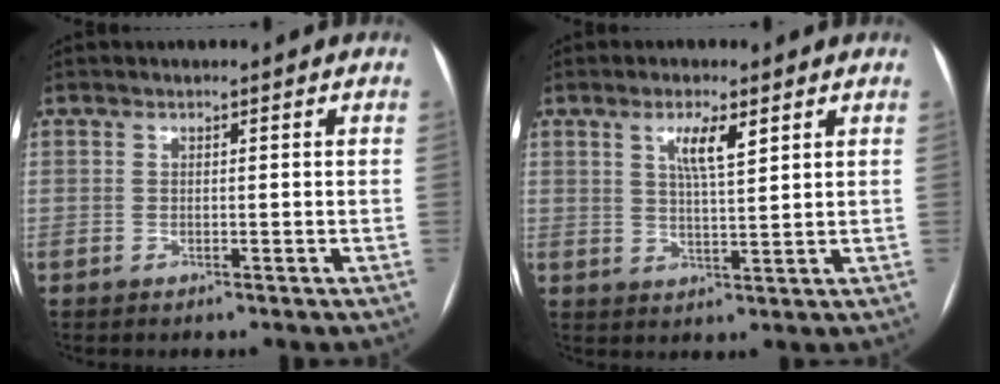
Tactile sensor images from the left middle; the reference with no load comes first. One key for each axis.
{"total": 4.7, "fx": 2.4, "fy": 0.6, "fz": 4.0, "tx": -0.075, "ty": -0.001, "tz": 0.042}